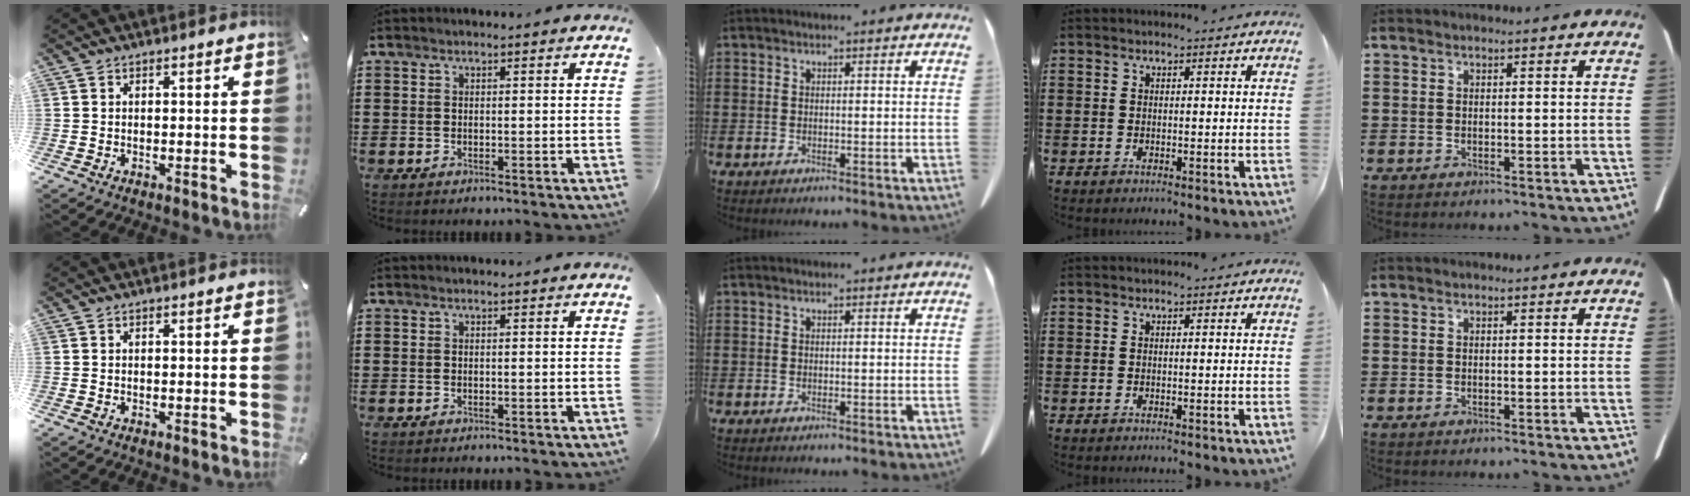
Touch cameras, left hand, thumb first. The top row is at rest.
{}